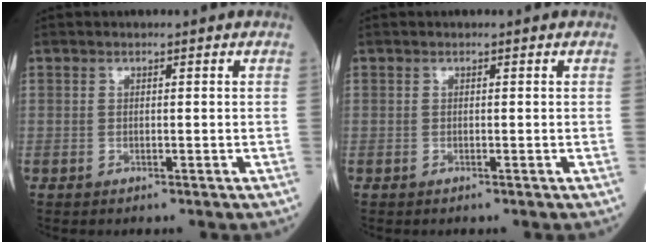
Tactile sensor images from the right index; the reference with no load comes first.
{"total": 0.0}